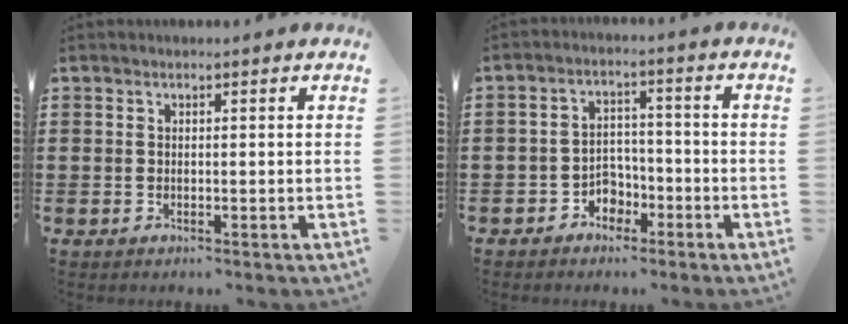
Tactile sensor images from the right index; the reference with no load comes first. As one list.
[{"total": 3.6, "force": [-2.3, 2.6, 1.0], "torque": [-0.027, 0.007, -0.047]}]